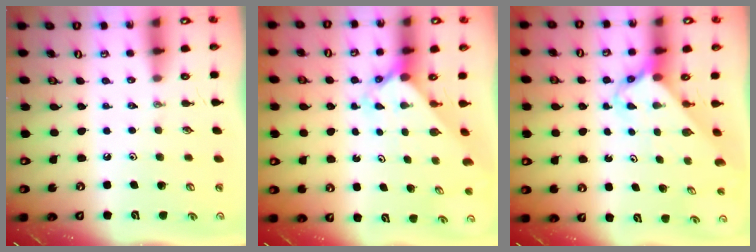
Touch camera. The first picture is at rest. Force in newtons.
{"total": 2.4, "press": 2.4, "slide": 0.2}
{"total": 2.7, "press": 2.7, "slide": 0.2}